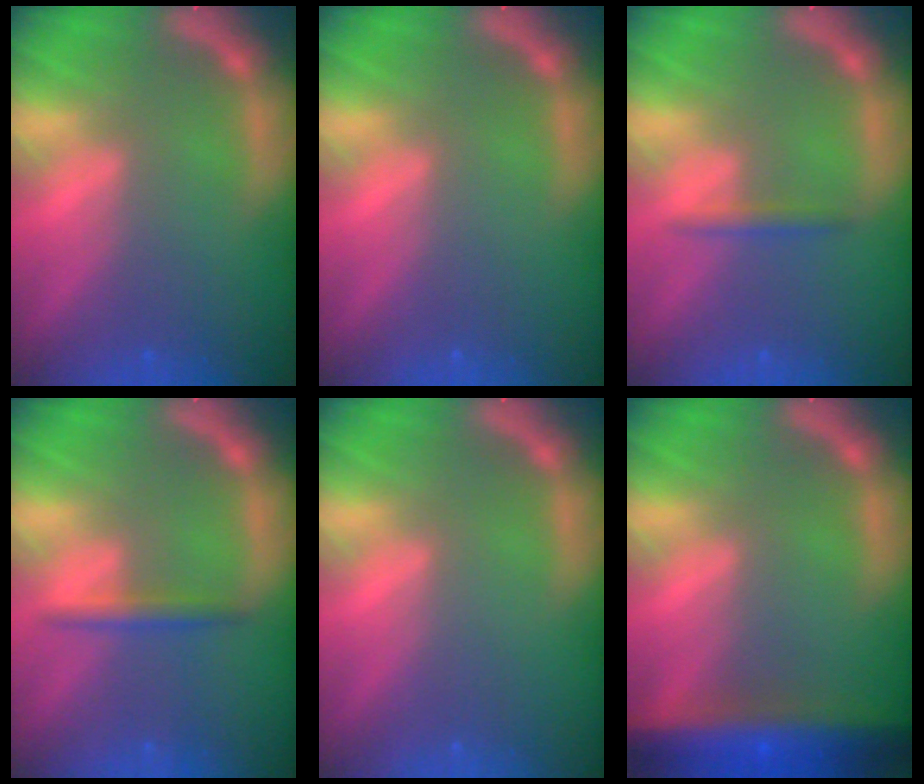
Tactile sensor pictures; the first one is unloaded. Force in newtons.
{"total": 0.0}
{"total": 1.4}
{"total": 1.9}
{"total": 0.0}
{"total": 10.0}